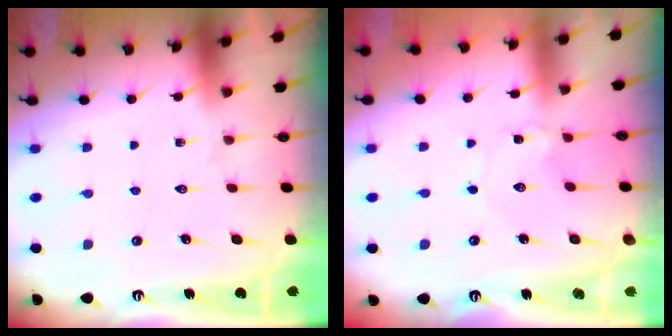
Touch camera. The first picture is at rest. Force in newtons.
{"total": 0.0}